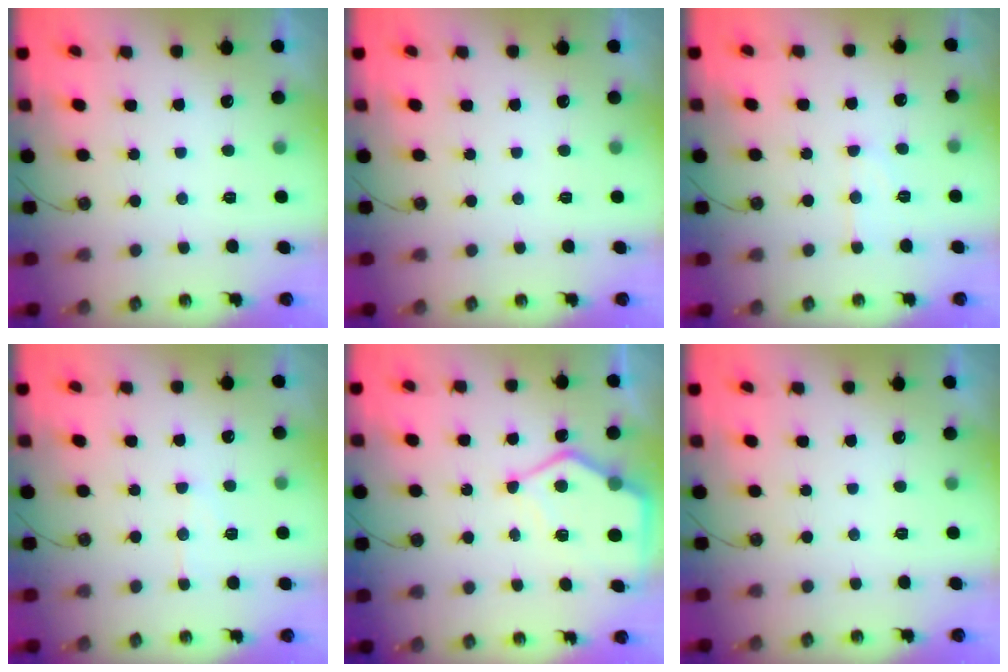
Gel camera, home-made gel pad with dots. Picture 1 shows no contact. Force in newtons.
{"total": 0.0}
{"total": 7.5, "press": 7.5, "slide": 0.6}
{"total": 6.5, "press": 6.4, "slide": 0.6}
{"total": 9.5, "press": 9.4, "slide": 1.1}
{"total": 0.0}